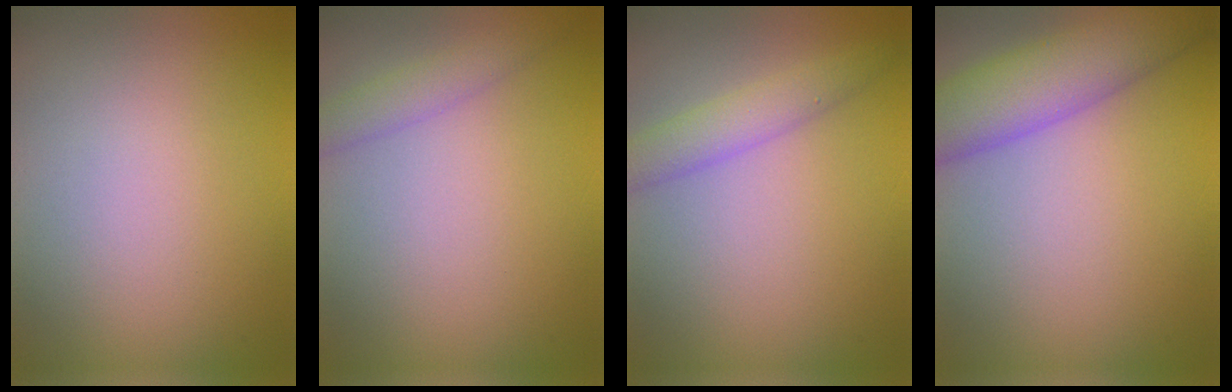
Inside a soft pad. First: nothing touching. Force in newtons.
{"total": 2.1, "press": 2.1, "slide": 0.1}
{"total": 2.7, "press": 2.7, "slide": 0.2}
{"total": 7.3, "press": 7.3, "slide": 0.3}